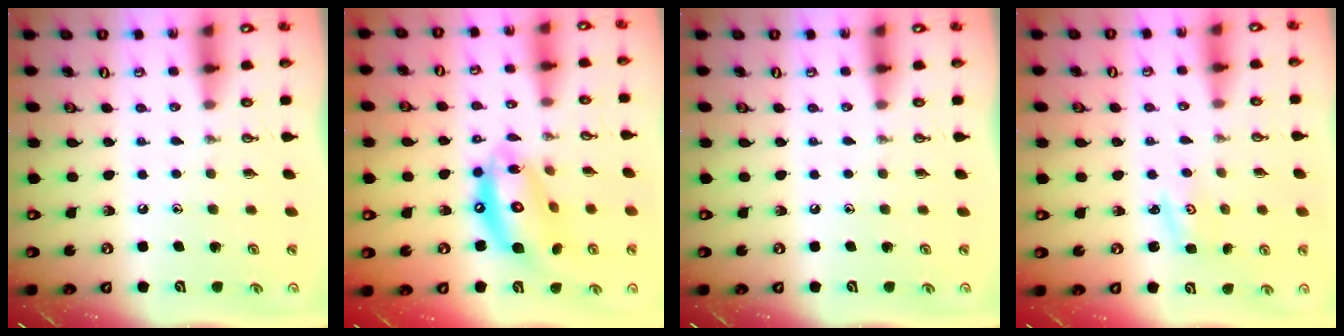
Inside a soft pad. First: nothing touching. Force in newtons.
{"total": 15.9, "press": 15.8, "slide": 1.3}
{"total": 0.0}
{"total": 2.5, "press": 2.5, "slide": 0.4}